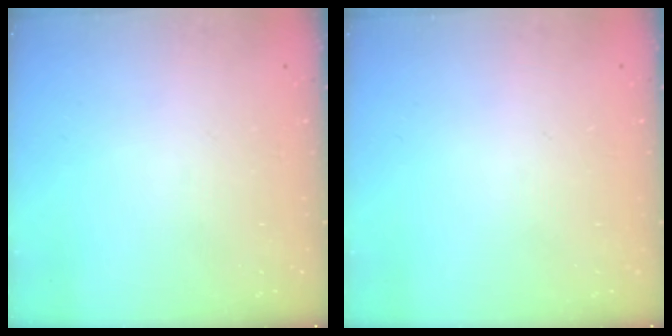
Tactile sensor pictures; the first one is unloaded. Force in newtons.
{"total": 0.0}